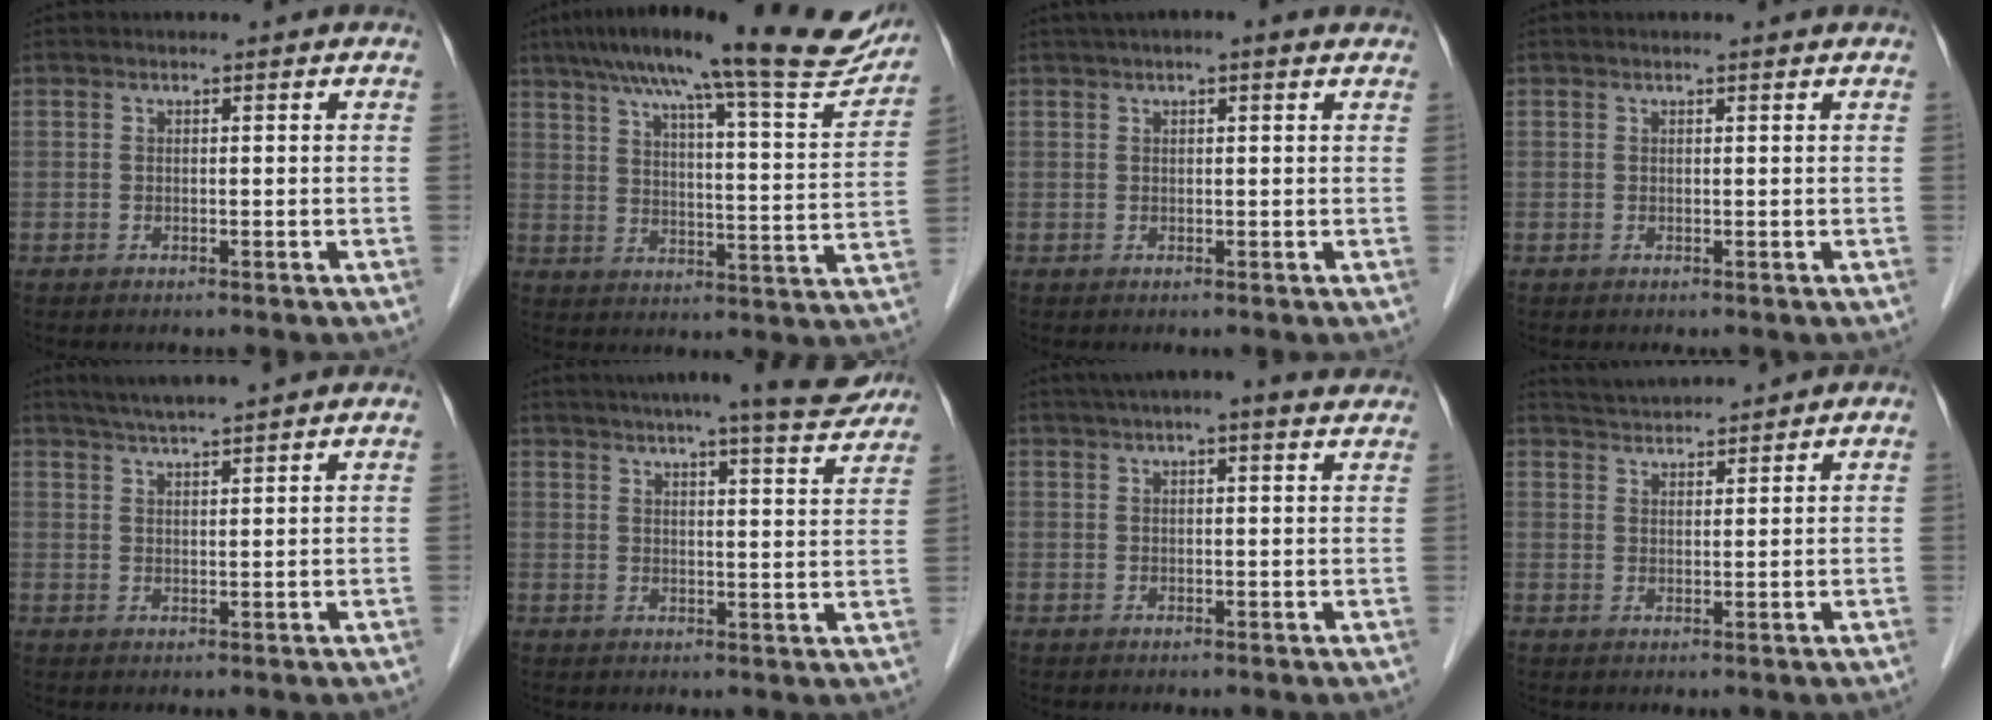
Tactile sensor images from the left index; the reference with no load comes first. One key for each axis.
{"total": 24.8, "fx": 20.8, "fy": 2.3, "fz": 13.4, "tx": -0.199, "ty": -0.011, "tz": 0.269}
{"total": 5.0, "fx": 3.5, "fy": 0.9, "fz": 3.4, "tx": -0.053, "ty": 0.036, "tz": 0.050}
{"total": 0.8, "fx": 0.7, "fy": -0.1, "fz": 0.3, "tx": -0.012, "ty": 0.004, "tz": 0.011}
{"total": 5.9, "fx": 5.2, "fy": -0.5, "fz": 2.8, "tx": -0.054, "ty": 0.020, "tz": 0.088}
{"total": 13.2, "fx": 11.6, "fy": 0.6, "fz": 6.3, "tx": -0.088, "ty": -0.004, "tz": 0.136}
{"total": 9.1, "fx": 7.4, "fy": 1.3, "fz": 5.2, "tx": -0.078, "ty": 0.034, "tz": 0.090}
{"total": 4.6, "fx": 4.5, "fy": 0.4, "fz": 0.9, "tx": -0.022, "ty": 0.029, "tz": 0.083}